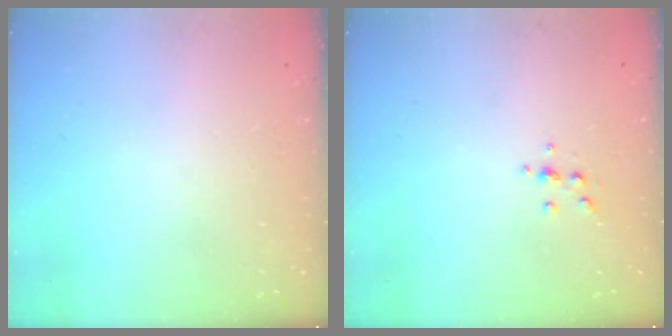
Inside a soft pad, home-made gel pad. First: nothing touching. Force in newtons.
{"total": 3.8, "press": 3.6, "slide": 1.2}